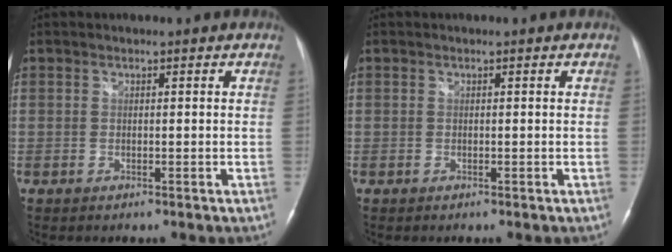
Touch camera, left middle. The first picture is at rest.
{"total": 0.0}